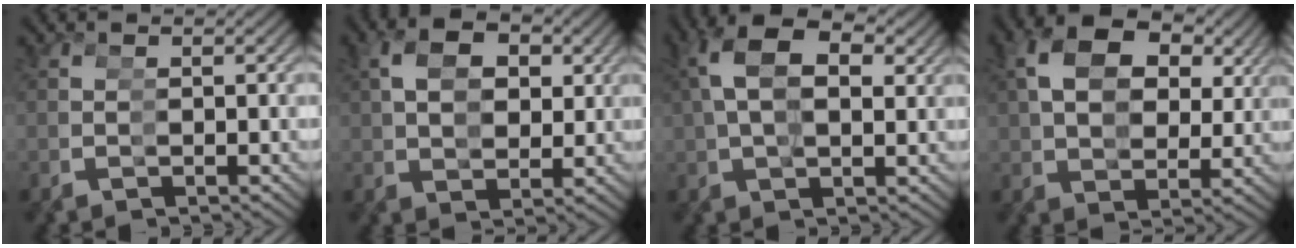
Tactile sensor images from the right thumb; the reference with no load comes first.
{"total": 2.9, "force": [2.1, 1.5, 1.3], "torque": [-0.016, 0.011, 0.036]}
{"total": 4.4, "force": [2.6, 2.4, 2.6], "torque": [-0.057, 0.019, 0.036]}
{"total": 8.8, "force": [4.9, 5.7, 4.7], "torque": [-0.075, 0.033, 0.064]}